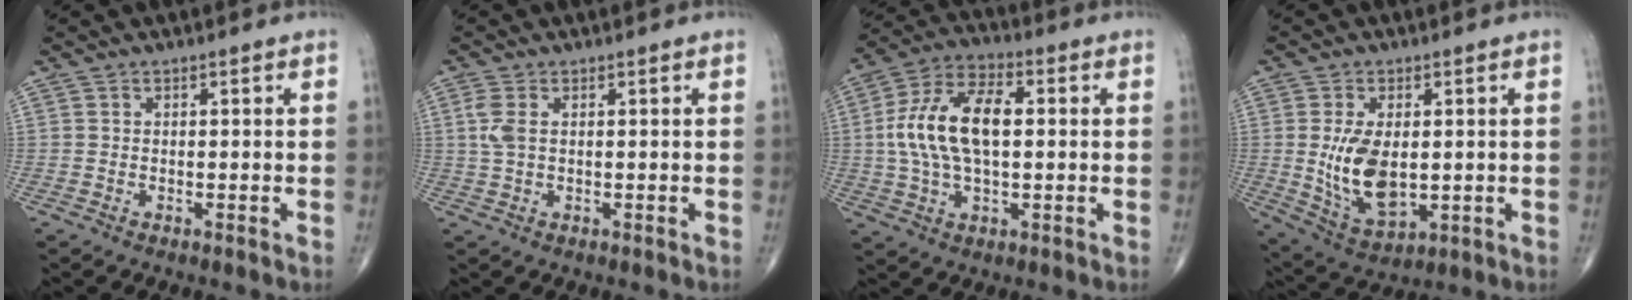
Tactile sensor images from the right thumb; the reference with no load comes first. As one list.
[{"total": 3.3, "force": [0.7, 1.7, 2.7], "torque": [-0.077, 0.006, 0.015]}, {"total": 15.1, "force": [1.1, 7.7, 12.9], "torque": [-0.257, 0.023, 0.016]}, {"total": 11.3, "force": [0.2, 6.2, 9.4], "torque": [-0.172, -0.016, 0.020]}]